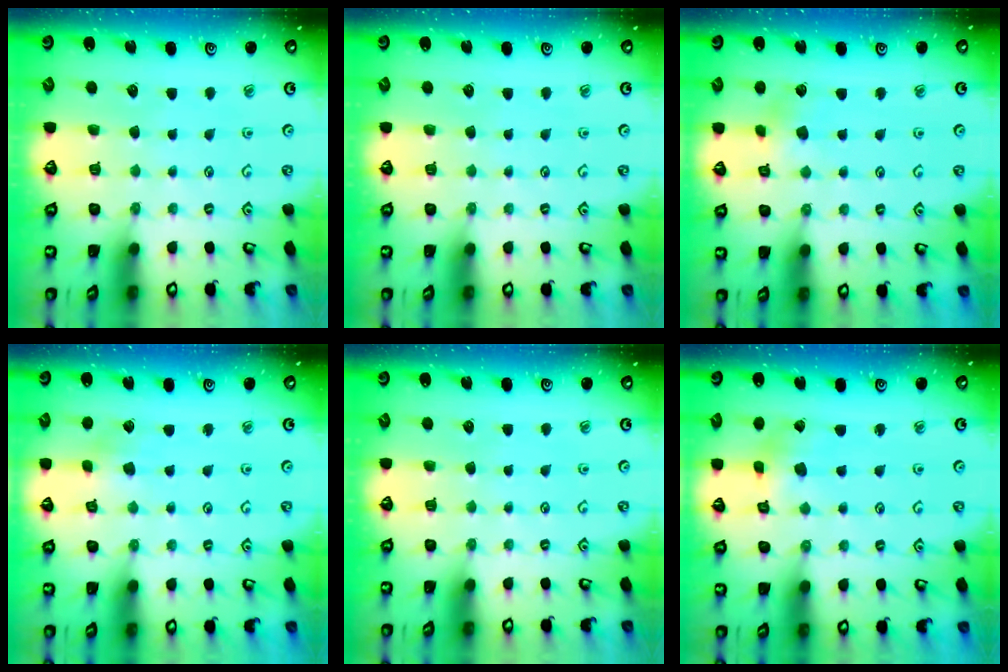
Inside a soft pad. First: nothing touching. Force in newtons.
{"total": 0.0}
{"total": 3.2, "press": 3.2, "slide": 0.3}
{"total": 2.4, "press": 2.3, "slide": 0.6}
{"total": 0.0}
{"total": 2.2, "press": 2.2, "slide": 0.4}